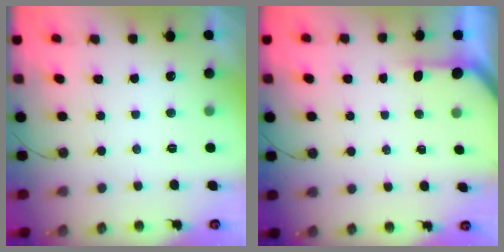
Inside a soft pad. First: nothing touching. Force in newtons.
{"total": 1.4, "press": 1.4, "slide": 0.2}